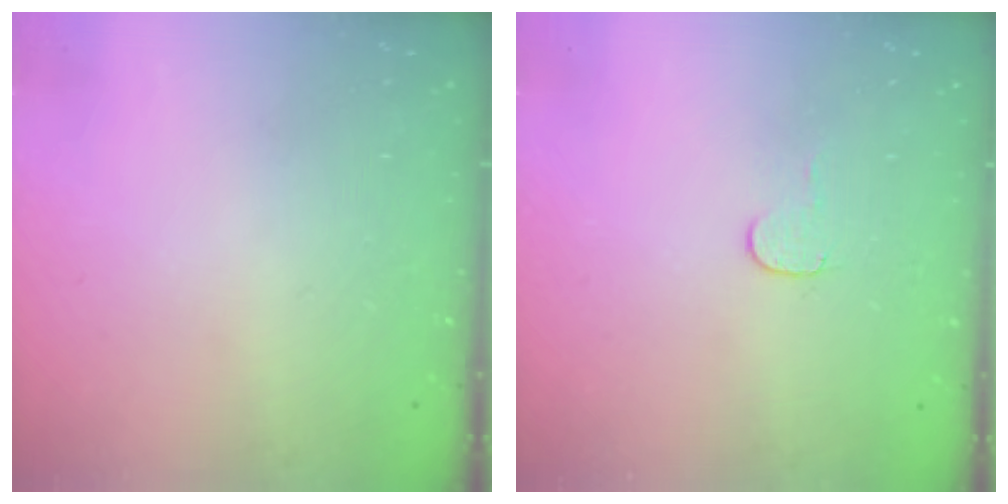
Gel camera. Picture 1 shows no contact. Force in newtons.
{"total": 4.0, "press": 4.0, "slide": 0.5}